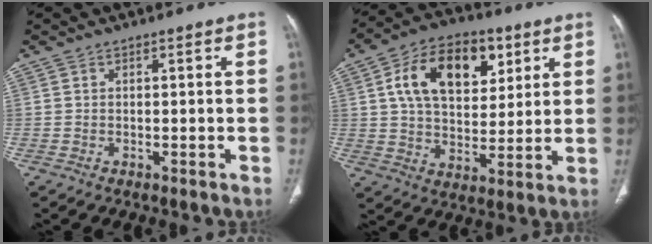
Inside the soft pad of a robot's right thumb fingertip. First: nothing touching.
{"total": 17.5, "force": [6.4, 10.8, 12.2], "torque": [-0.167, -0.008, 0.106]}